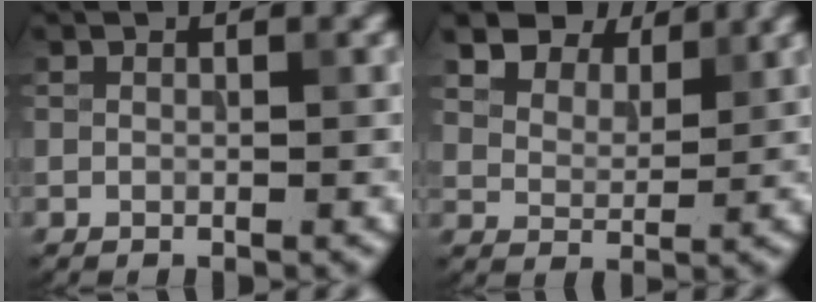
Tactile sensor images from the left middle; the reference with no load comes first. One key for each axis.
{"total": 7.1, "fx": 5.8, "fy": 3.1, "fz": 2.6, "tx": -0.069, "ty": -0.007, "tz": 0.104}